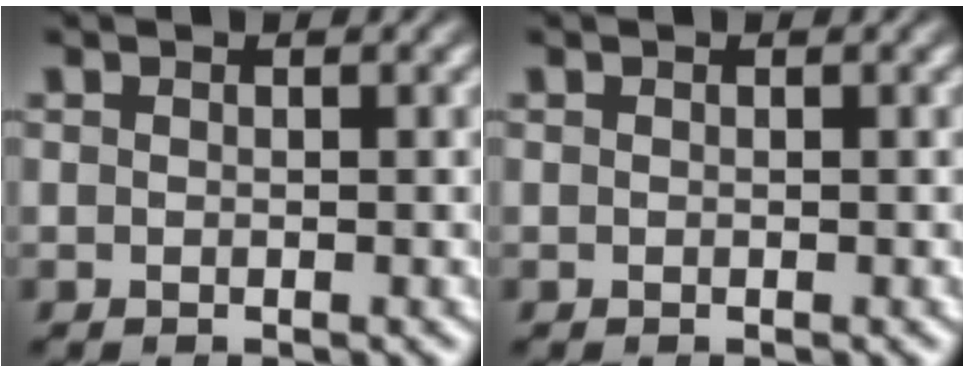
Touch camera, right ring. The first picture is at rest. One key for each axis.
{"total": 0.0}